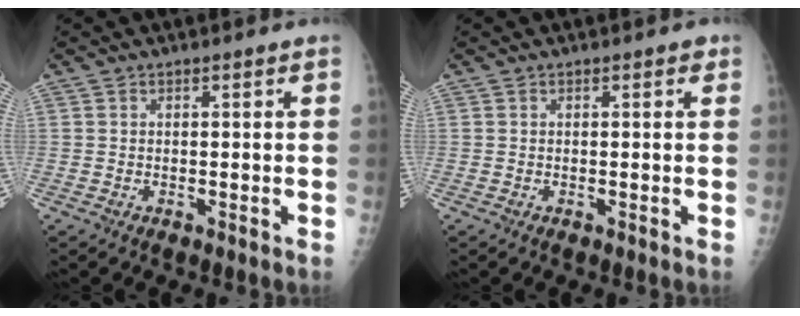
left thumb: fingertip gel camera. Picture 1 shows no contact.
{"total": 0.5, "force": [0.2, 0.3, 0.4], "torque": [0.002, 0.002, -0.002]}